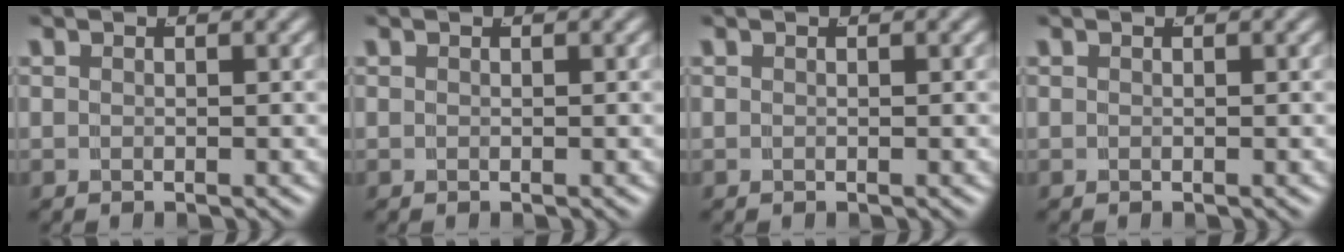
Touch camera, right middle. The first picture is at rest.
{"total": 0.0}
{"total": 0.0}
{"total": 0.0}